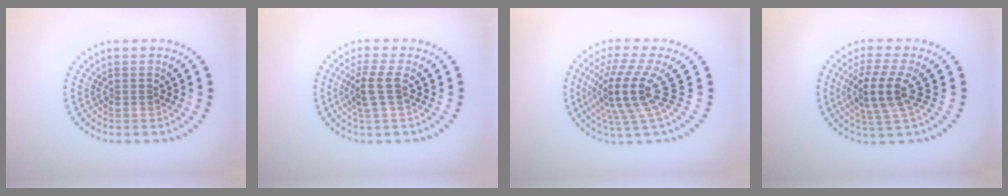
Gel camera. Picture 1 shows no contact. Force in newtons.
{"total": 2.5, "press": 1.9, "slide": 1.5}
{"total": 5.1, "press": 3.6, "slide": 3.6}
{"total": 4.0, "press": 3.4, "slide": 2.1}